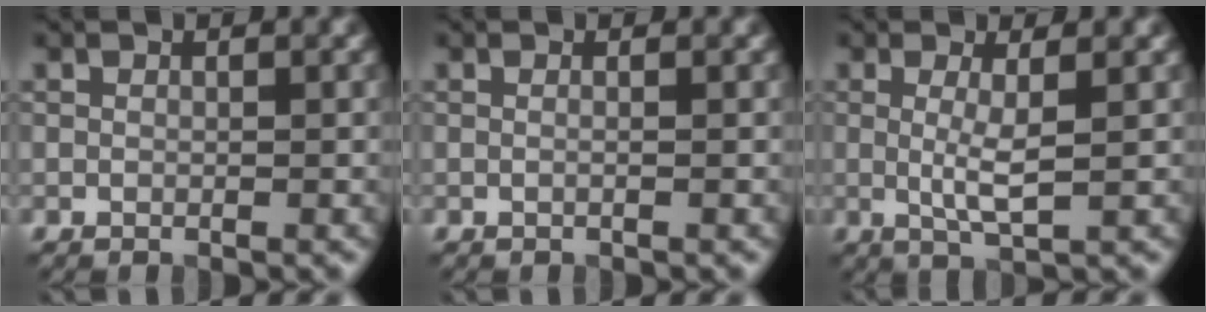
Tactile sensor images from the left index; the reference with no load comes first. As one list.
[{"total": 0.9, "force": [0.2, 0.4, 0.7], "torque": [-0.007, -0.012, -0.009]}, {"total": 3.0, "force": [0.3, 0.6, 2.9], "torque": [-0.055, -0.008, 0.005]}]